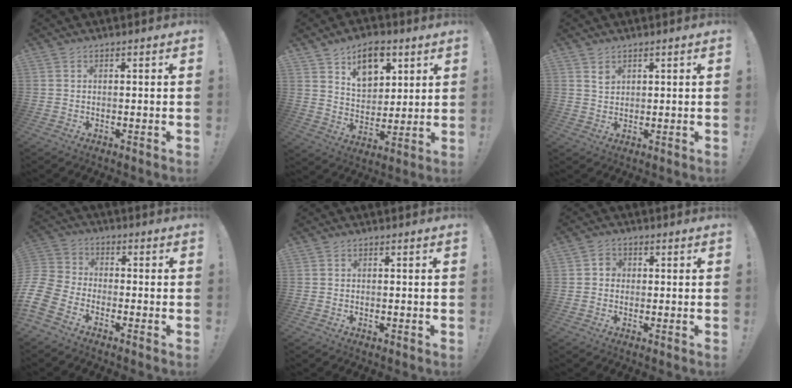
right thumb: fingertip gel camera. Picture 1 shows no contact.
{"total": 11.9, "force": [7.0, 7.7, 5.8], "torque": [-0.084, -0.036, 0.132]}
{"total": 2.5, "force": [1.8, 1.8, 0.5], "torque": [0.009, -0.018, 0.029]}
{"total": 10.4, "force": [-6.5, 6.6, 4.7], "torque": [-0.122, 0.034, -0.123]}
{"total": 0.6, "force": [-0.5, 0.2, 0.1], "torque": [-0.009, 0.003, -0.008]}
{"total": 2.9, "force": [-0.6, 2.6, 1.2], "torque": [-0.016, 0.008, -0.012]}